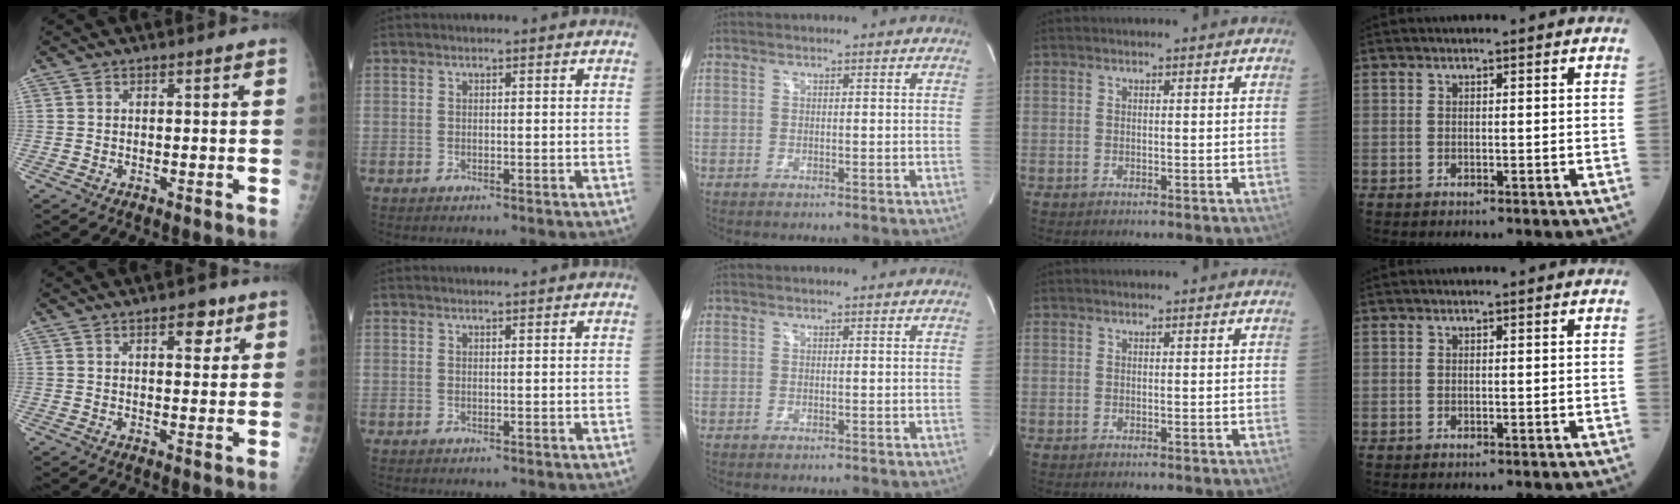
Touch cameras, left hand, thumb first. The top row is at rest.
{"thumb": {"total": 4.7, "force": [2.5, 2.3, 3.2], "torque": [-0.024, -0.010, 0.031]}, "index": {"total": 1.9, "force": [1.9, 0.0, 0.5], "torque": [-0.010, 0.010, 0.026]}}